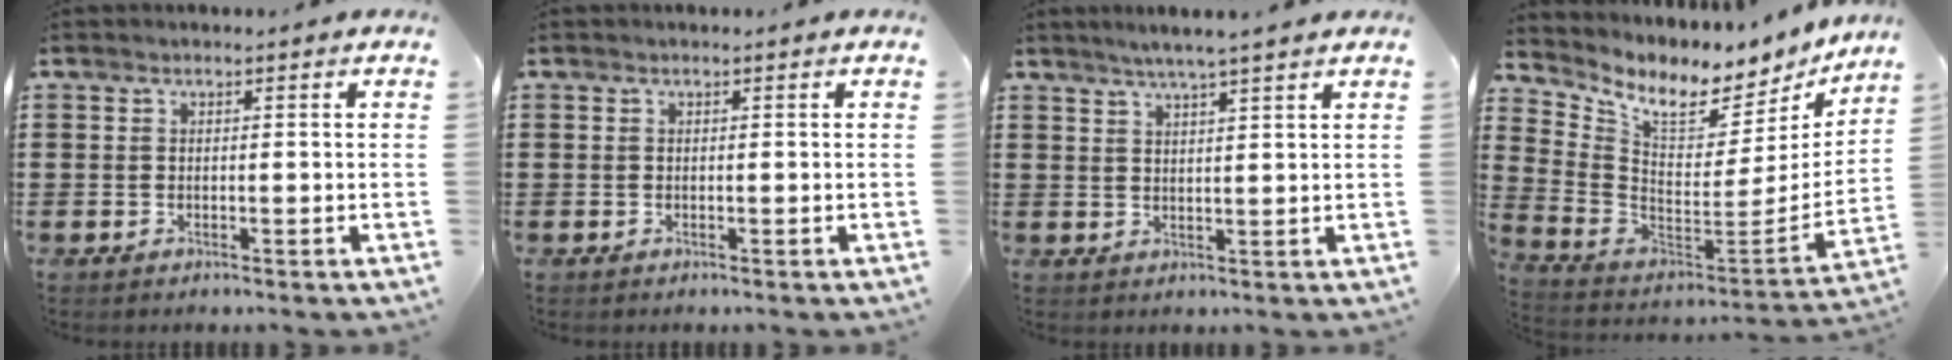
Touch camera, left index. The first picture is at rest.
{"total": 0.0}
{"total": 3.3, "force": [2.8, -0.5, 1.6], "torque": [-0.039, -0.007, 0.048]}
{"total": 6.9, "force": [5.6, 2.5, 3.2], "torque": [-0.082, -0.056, 0.091]}